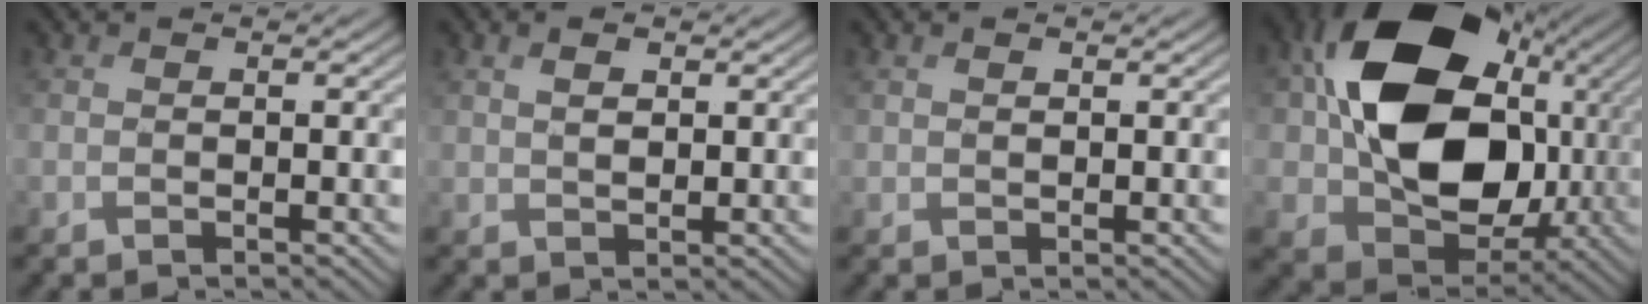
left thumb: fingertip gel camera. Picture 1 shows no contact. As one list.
[{"total": 2.4, "force": [1.1, 1.3, 1.7], "torque": [-0.036, -0.001, 0.022]}, {"total": 0.9, "force": [0.5, 0.5, 0.4], "torque": [-0.012, 0.000, 0.013]}, {"total": 18.5, "force": [2.6, 14.4, 11.4], "torque": [-0.208, -0.009, 0.053]}]